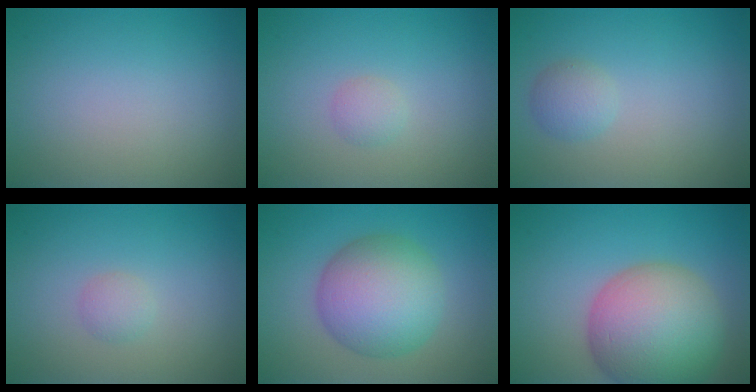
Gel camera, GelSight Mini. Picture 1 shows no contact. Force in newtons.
{"total": 1.1, "press": 1.1, "slide": 0.1}
{"total": 1.7, "press": 1.7, "slide": 0.0}
{"total": 1.1, "press": 1.1, "slide": 0.1}
{"total": 8.1, "press": 8.1, "slide": 0.1}
{"total": 11.0, "press": 10.9, "slide": 0.6}